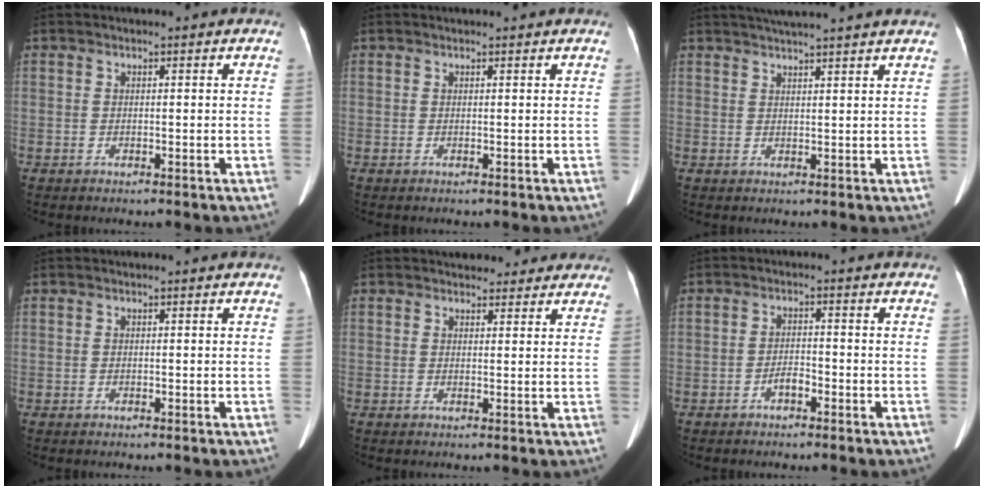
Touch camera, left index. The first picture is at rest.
{"total": 1.3, "force": [1.2, -0.1, 0.3], "torque": [-0.010, 0.010, 0.017]}
{"total": 9.3, "force": [8.2, -0.7, 4.3], "torque": [-0.068, 0.031, 0.104]}
{"total": 0.0}
{"total": 6.9, "force": [6.0, 2.9, 1.5], "torque": [0.004, 0.011, 0.063]}
{"total": 2.1, "force": [-1.4, 0.7, 1.4], "torque": [-0.024, 0.004, -0.025]}